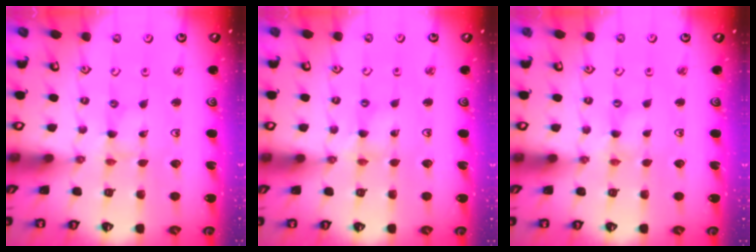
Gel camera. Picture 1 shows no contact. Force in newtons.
{"total": 1.6, "press": 1.6, "slide": 0.3}
{"total": 0.0}